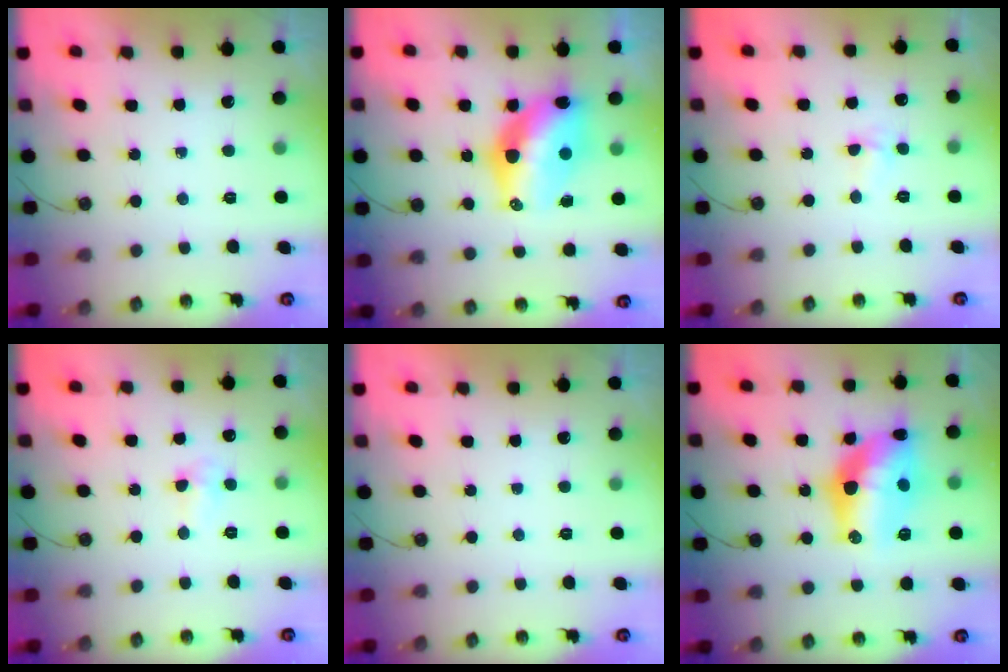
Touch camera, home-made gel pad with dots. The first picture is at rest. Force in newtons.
{"total": 15.0, "press": 14.2, "slide": 4.6}
{"total": 2.9, "press": 2.9, "slide": 0.4}
{"total": 4.6, "press": 3.0, "slide": 3.4}
{"total": 0.0}
{"total": 16.9, "press": 16.4, "slide": 4.1}